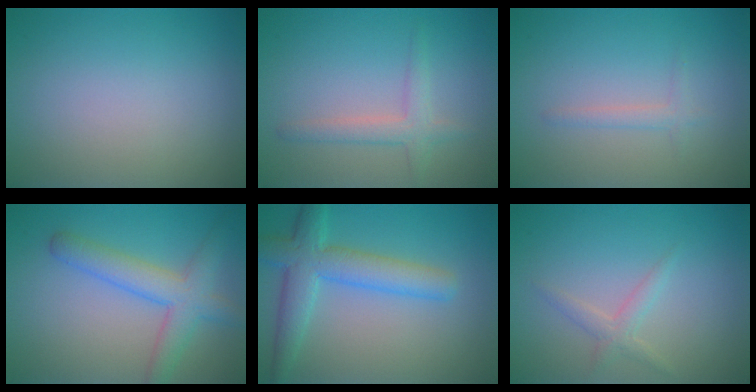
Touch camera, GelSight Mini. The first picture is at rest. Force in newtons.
{"total": 2.2, "press": 2.2, "slide": 0.1}
{"total": 1.2, "press": 1.2, "slide": 0.0}
{"total": 4.5, "press": 4.5, "slide": 0.2}
{"total": 5.3, "press": 5.3, "slide": 0.2}
{"total": 1.5, "press": 1.5, "slide": 0.1}